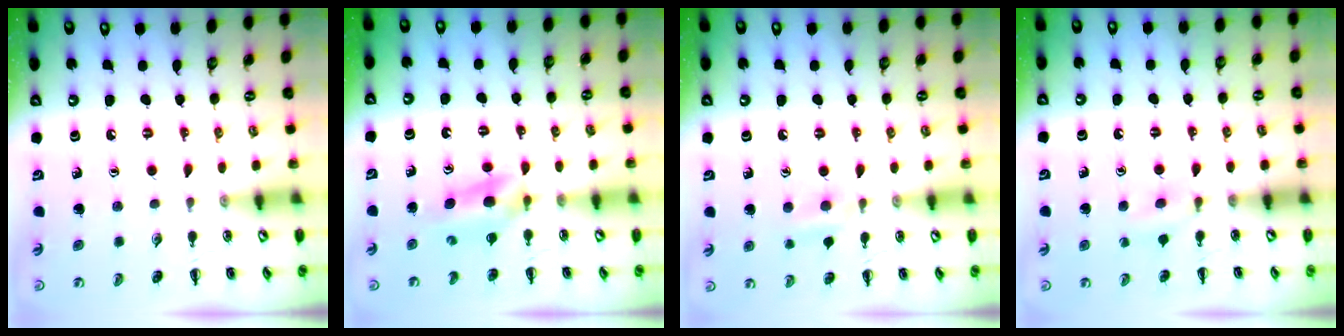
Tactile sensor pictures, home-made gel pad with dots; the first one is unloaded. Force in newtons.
{"total": 3.9, "press": 3.7, "slide": 0.9}
{"total": 6.7, "press": 6.4, "slide": 2.0}
{"total": 4.1, "press": 3.8, "slide": 1.4}